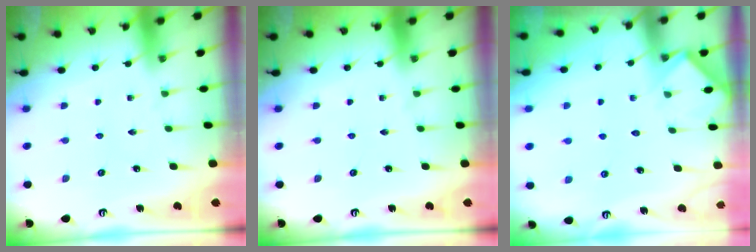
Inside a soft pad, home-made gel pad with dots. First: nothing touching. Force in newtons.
{"total": 0.0}
{"total": 6.0, "press": 6.0, "slide": 0.5}